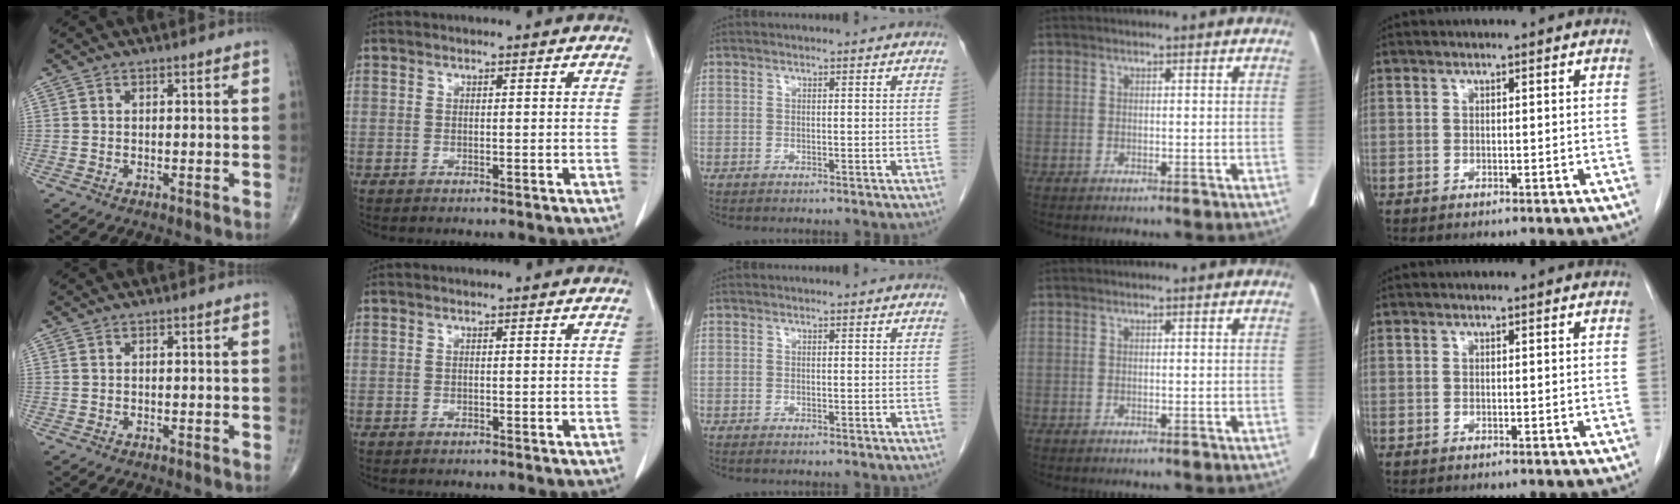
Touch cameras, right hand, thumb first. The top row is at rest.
{}